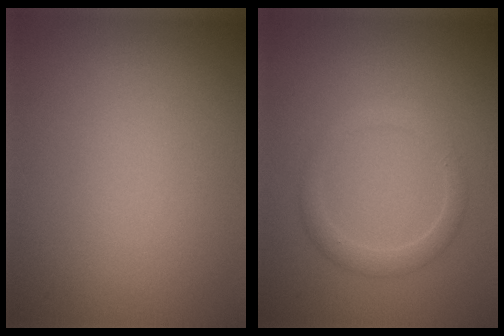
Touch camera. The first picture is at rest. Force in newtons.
{"total": 1.8, "press": 1.8, "slide": 0.1}